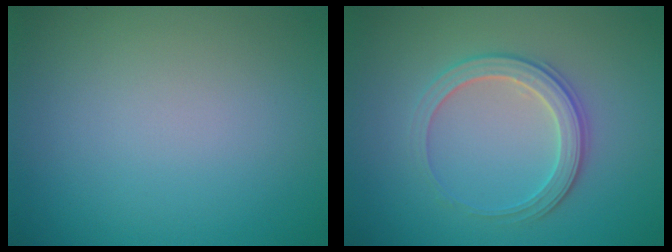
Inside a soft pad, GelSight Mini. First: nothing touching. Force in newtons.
{"total": 3.1, "press": 2.9, "slide": 1.1}